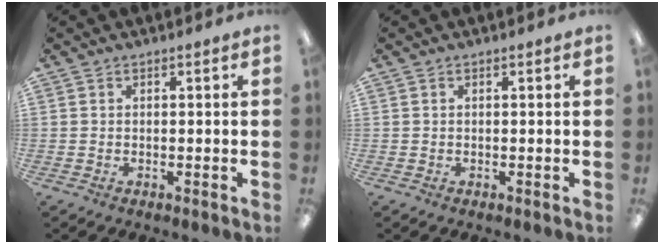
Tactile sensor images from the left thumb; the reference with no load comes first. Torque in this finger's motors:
{"motor_torque": [0.00, 0.02, 0.00, 0.05, 0.00]}